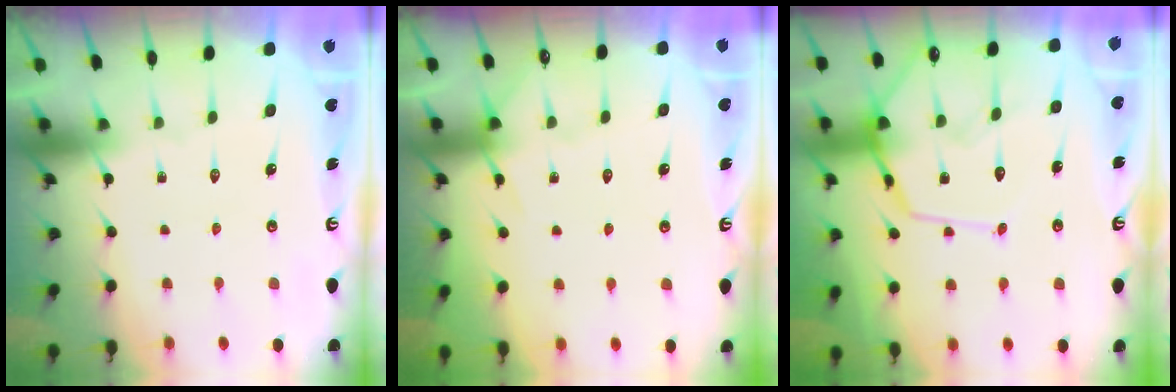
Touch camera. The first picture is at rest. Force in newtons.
{"total": 4.7, "press": 4.6, "slide": 0.7}
{"total": 13.8, "press": 13.7, "slide": 1.2}